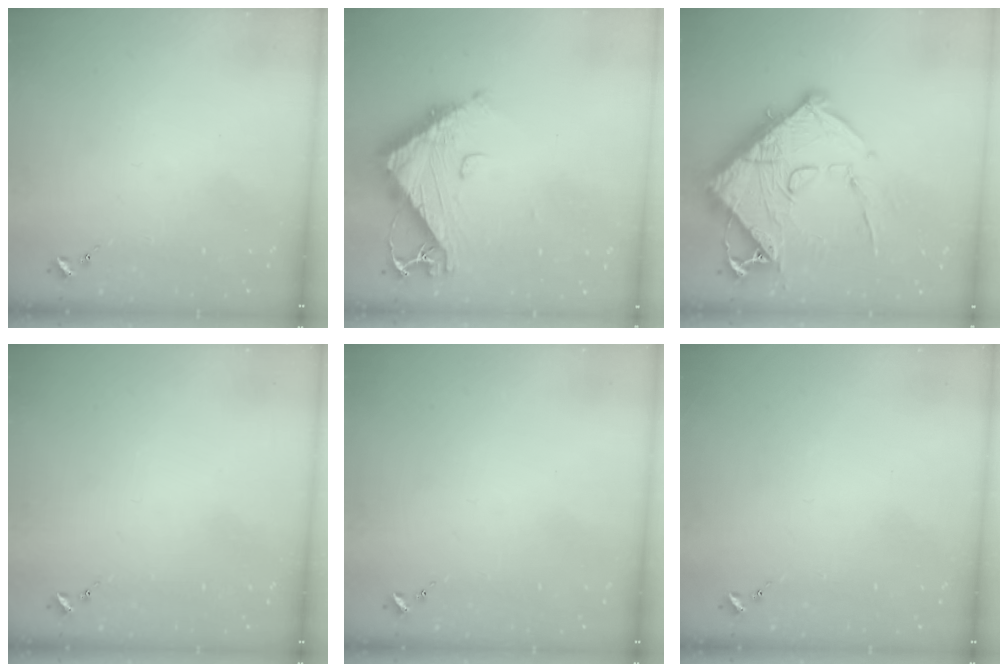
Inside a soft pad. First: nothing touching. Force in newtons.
{"total": 10.6, "press": 10.5, "slide": 1.1}
{"total": 17.9, "press": 17.8, "slide": 2.0}
{"total": 0.0}
{"total": 0.0}
{"total": 0.0}